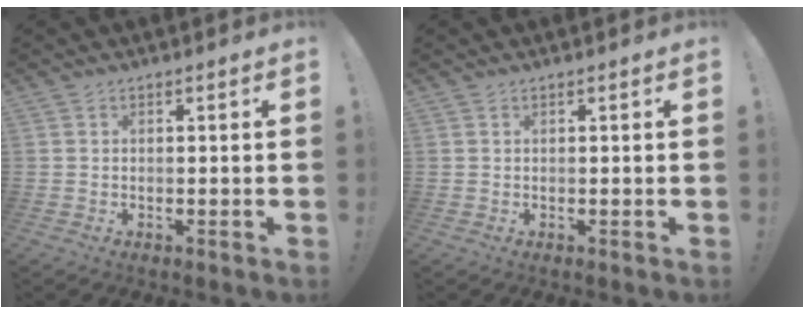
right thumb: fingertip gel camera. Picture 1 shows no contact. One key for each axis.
{"total": 0.0}